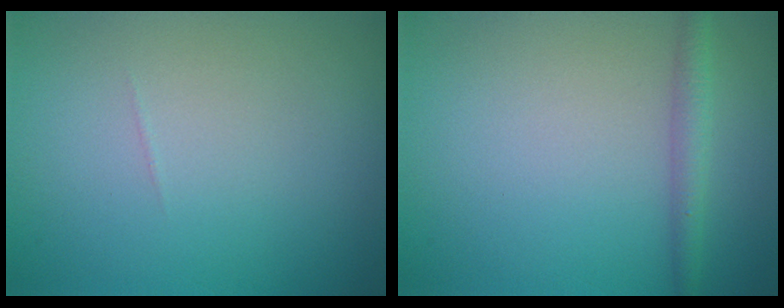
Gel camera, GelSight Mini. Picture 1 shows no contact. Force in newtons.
{"total": 1.8, "press": 1.8, "slide": 0.1}